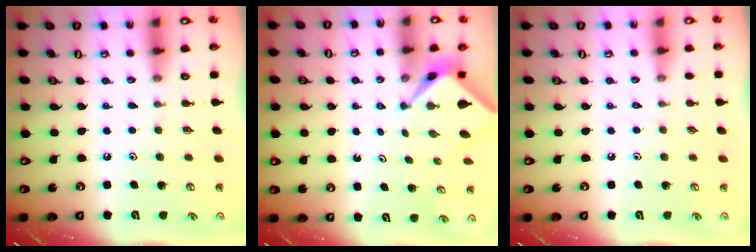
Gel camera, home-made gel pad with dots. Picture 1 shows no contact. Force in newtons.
{"total": 1.6, "press": 1.5, "slide": 0.2}
{"total": 2.0, "press": 2.0, "slide": 0.4}